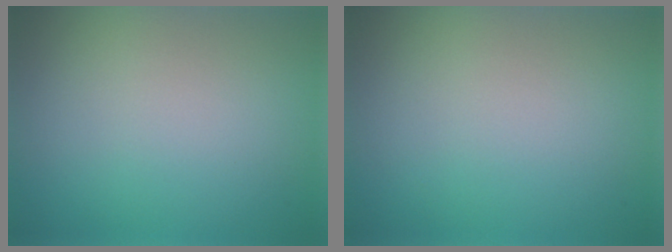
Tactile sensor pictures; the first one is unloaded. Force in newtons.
{"total": 0.0}